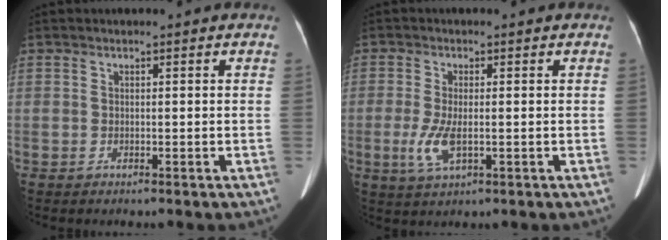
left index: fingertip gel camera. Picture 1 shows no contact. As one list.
[{"total": 4.5, "force": [-1.0, 1.6, 4.1], "torque": [-0.097, -0.011, -0.017]}]